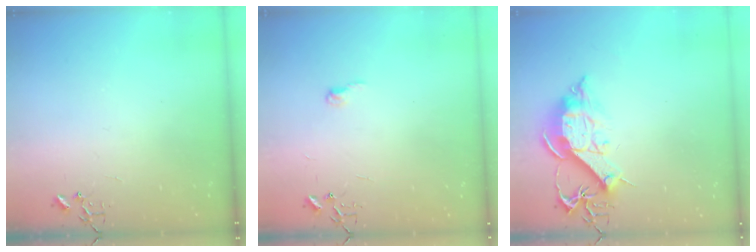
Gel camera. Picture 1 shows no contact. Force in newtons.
{"total": 4.4, "press": 4.4, "slide": 0.4}
{"total": 13.2, "press": 13.1, "slide": 1.5}